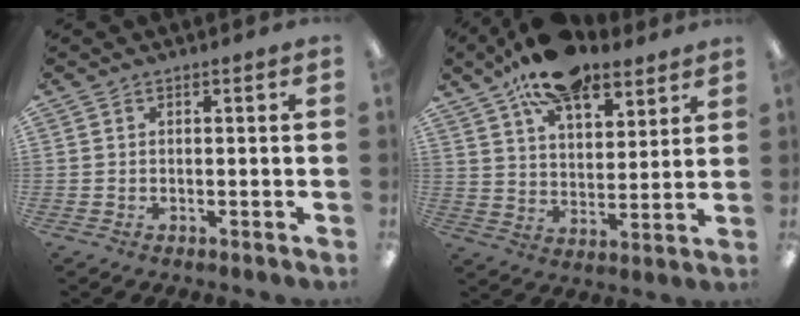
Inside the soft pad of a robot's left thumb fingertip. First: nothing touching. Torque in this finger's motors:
{"motor_torque": [1.46, 0.94, 1.80, -0.98, 0.14]}